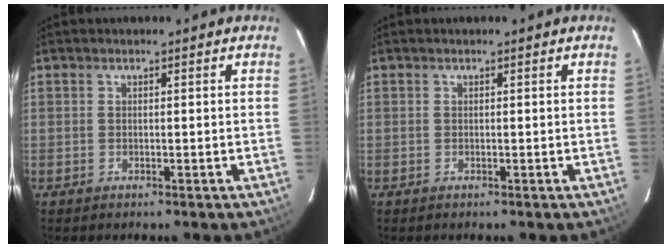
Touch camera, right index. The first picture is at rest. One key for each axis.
{"total": 0.0}